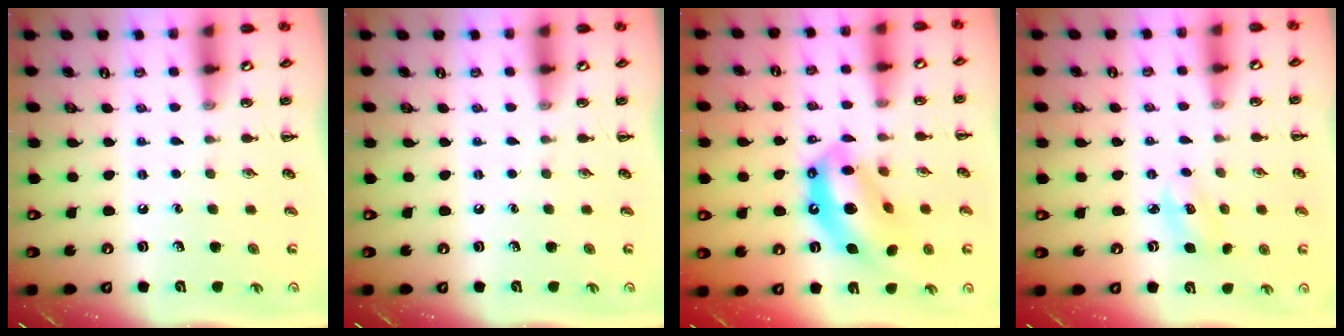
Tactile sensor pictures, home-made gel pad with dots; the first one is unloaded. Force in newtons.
{"total": 0.0}
{"total": 14.7, "press": 14.1, "slide": 4.2}
{"total": 4.9, "press": 4.8, "slide": 1.2}